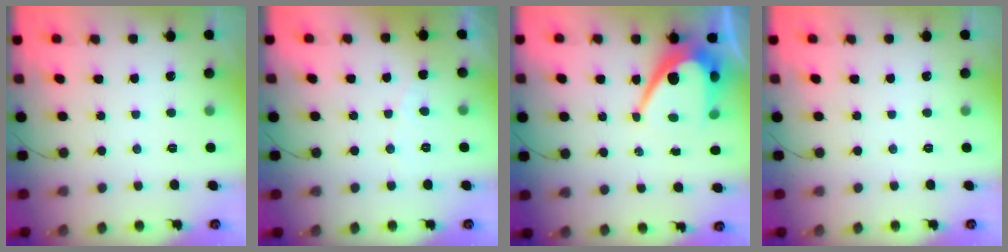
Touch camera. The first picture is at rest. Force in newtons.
{"total": 2.2, "press": 2.2, "slide": 0.1}
{"total": 11.2, "press": 11.2, "slide": 0.8}
{"total": 0.0}